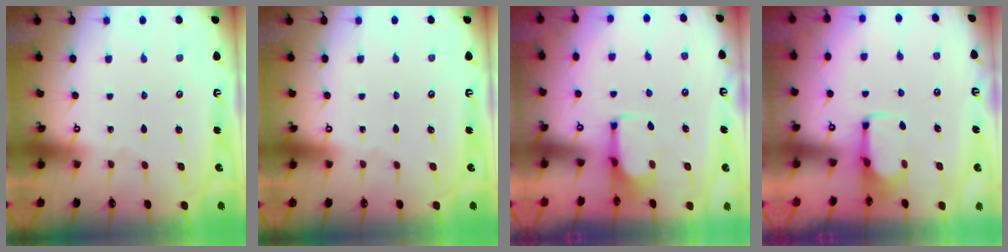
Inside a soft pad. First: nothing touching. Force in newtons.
{"total": 0.0}
{"total": 3.7, "press": 3.6, "slide": 0.7}
{"total": 1.9, "press": 1.8, "slide": 0.7}